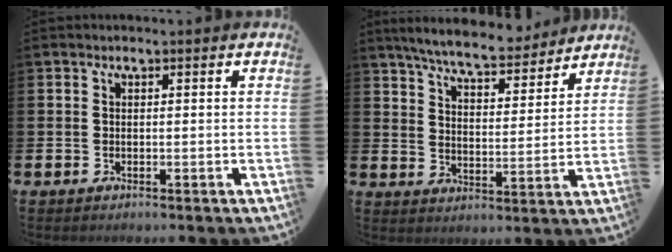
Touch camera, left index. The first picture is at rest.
{"total": 7.5, "force": [7.1, 1.0, 2.2], "torque": [-0.065, -0.045, 0.123]}